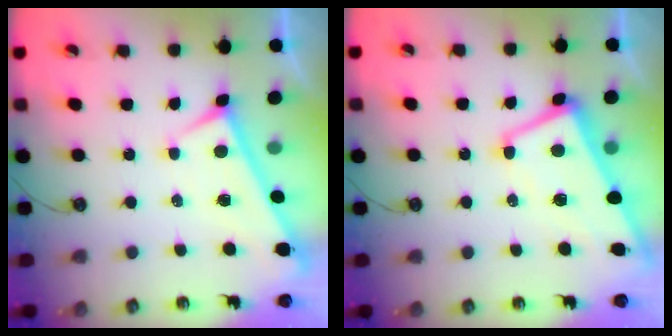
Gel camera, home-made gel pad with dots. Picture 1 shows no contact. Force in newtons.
{"total": 1.2, "press": 0.4, "slide": 1.1}